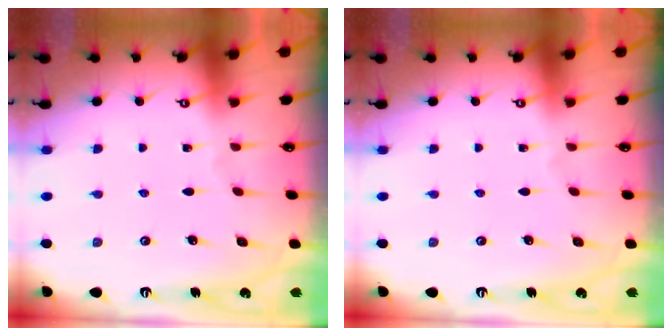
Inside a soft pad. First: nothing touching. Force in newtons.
{"total": 0.0}